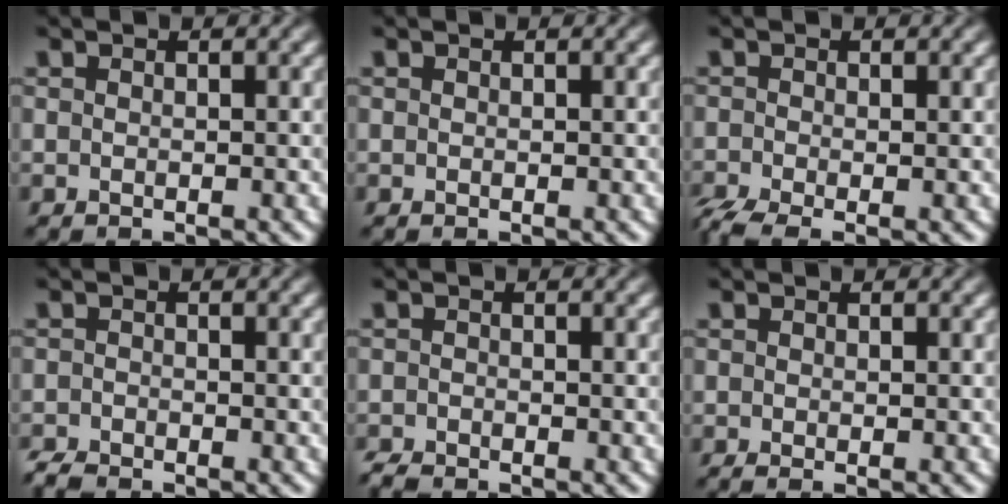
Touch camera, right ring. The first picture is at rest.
{"total": 0.0}
{"total": 2.8, "force": [-1.8, 1.5, 1.5], "torque": [-0.038, -0.021, -0.020]}
{"total": 1.8, "force": [-1.7, 0.5, 0.0], "torque": [0.001, -0.009, -0.029]}
{"total": 1.4, "force": [-1.3, 0.5, -0.1], "torque": [0.001, -0.008, -0.023]}
{"total": 0.7, "force": [-0.6, 0.2, 0.3], "torque": [-0.011, -0.011, -0.005]}